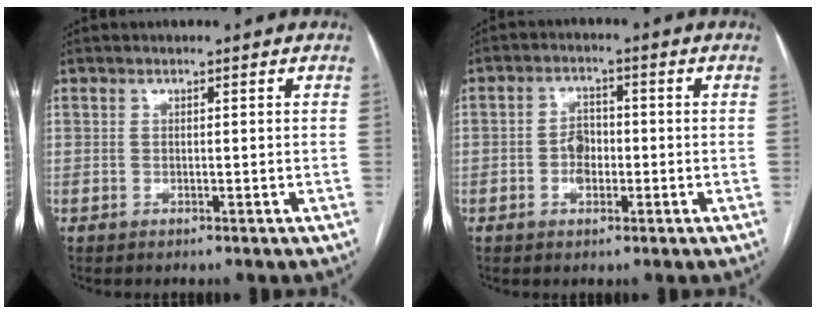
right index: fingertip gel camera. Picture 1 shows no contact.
{"total": 3.7, "force": [-0.8, 2.5, 2.6], "torque": [-0.046, 0.008, -0.015]}